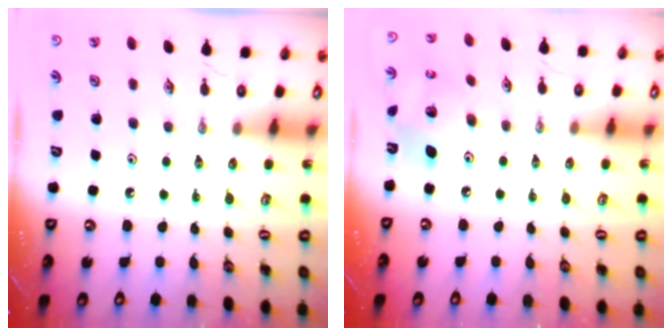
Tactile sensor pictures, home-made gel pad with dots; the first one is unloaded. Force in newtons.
{"total": 9.3, "press": 9.3, "slide": 0.7}